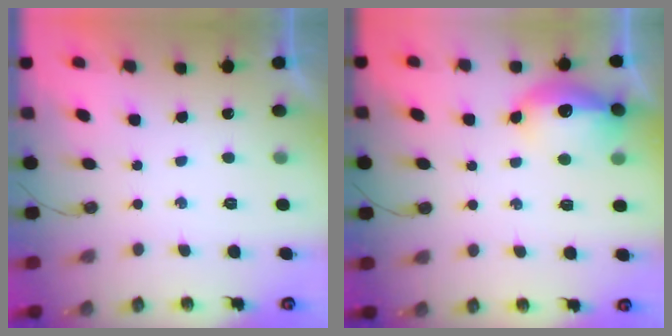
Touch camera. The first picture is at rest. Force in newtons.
{"total": 14.8, "press": 14.7, "slide": 1.3}